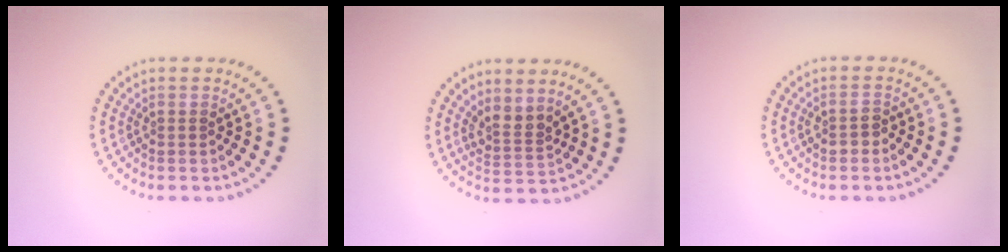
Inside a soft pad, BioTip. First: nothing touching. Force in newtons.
{"total": 2.4, "press": 1.7, "slide": 1.7}
{"total": 1.4, "press": 1.3, "slide": 0.4}